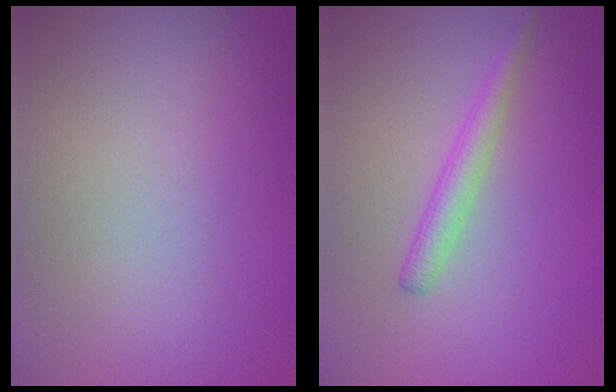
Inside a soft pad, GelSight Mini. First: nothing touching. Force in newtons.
{"total": 2.1, "press": 2.1, "slide": 0.0}